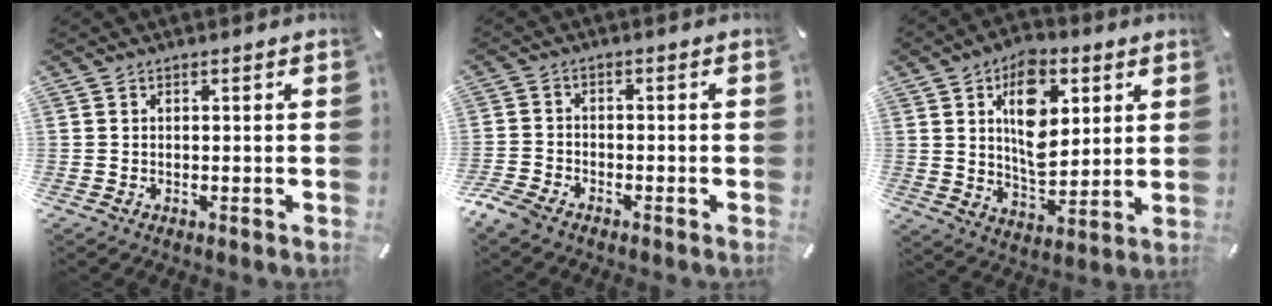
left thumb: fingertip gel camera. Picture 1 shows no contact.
{"total": 3.8, "force": [-3.2, 1.5, 1.3], "torque": [-0.048, 0.007, -0.068]}
{"total": 14.1, "force": [4.8, 9.1, 9.6], "torque": [-0.149, -0.011, 0.081]}